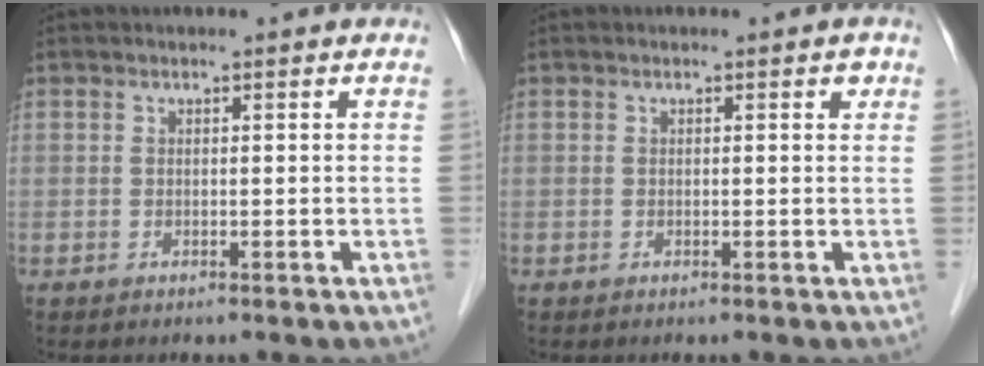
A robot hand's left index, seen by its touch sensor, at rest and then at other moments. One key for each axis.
{"total": 0.7, "fx": 0.2, "fy": 0.4, "fz": 0.5, "tx": -0.002, "ty": -0.004, "tz": -0.001}